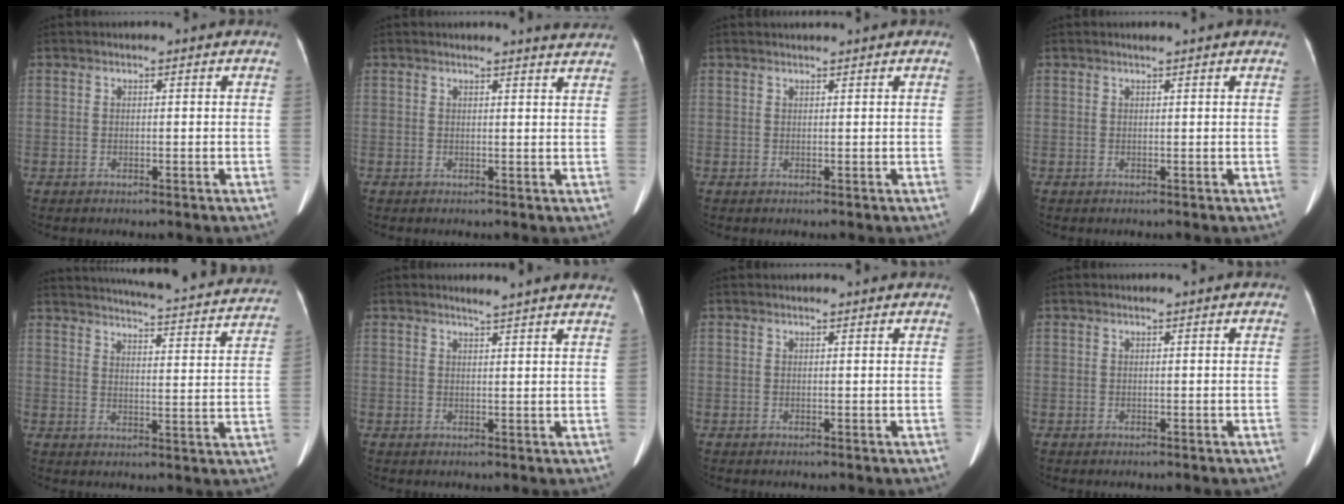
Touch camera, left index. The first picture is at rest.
{"total": 4.0, "force": [3.9, -0.3, 1.0], "torque": [-0.016, -0.007, 0.027]}
{"total": 1.1, "force": [1.0, -0.3, 0.2], "torque": [-0.006, 0.009, 0.023]}
{"total": 1.2, "force": [1.0, -0.2, 0.5], "torque": [-0.012, 0.009, 0.019]}
{"total": 26.6, "force": [24.6, 3.3, 9.6], "torque": [-0.148, -0.050, 0.294]}
{"total": 8.0, "force": [7.4, -0.3, 3.1], "torque": [-0.038, 0.002, 0.069]}
{"total": 2.3, "force": [2.2, 0.0, 0.6], "torque": [-0.010, 0.013, 0.025]}
{"total": 0.0}